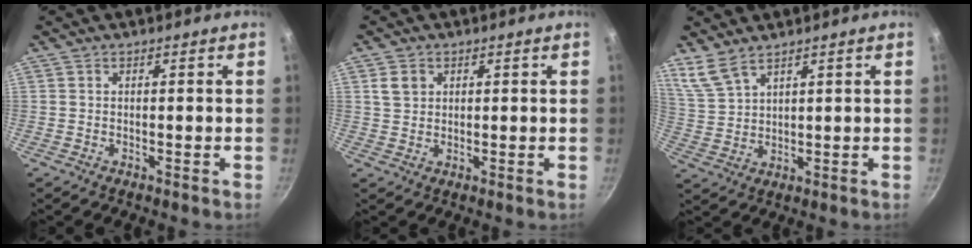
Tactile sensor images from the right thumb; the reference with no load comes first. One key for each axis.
{"total": 3.4, "fx": 1.2, "fy": 2.8, "fz": 1.5, "tx": -0.013, "ty": 0.002, "tz": 0.022}
{"total": 5.6, "fx": 4.6, "fy": 2.0, "fz": 2.6, "tx": -0.050, "ty": -0.021, "tz": 0.107}